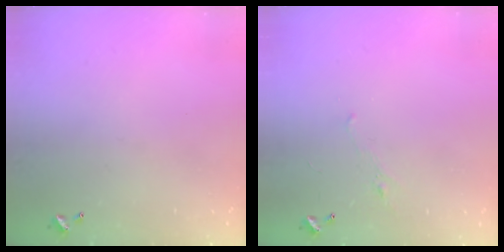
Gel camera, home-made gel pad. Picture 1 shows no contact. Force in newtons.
{"total": 0.7, "press": 0.2, "slide": 0.7}